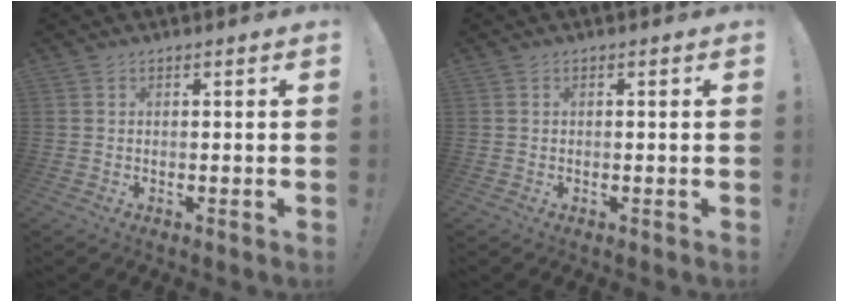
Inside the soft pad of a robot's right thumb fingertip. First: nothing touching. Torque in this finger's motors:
{"motor_torque": [-0.40, 0.10, -0.23, 0.33, 0.01]}